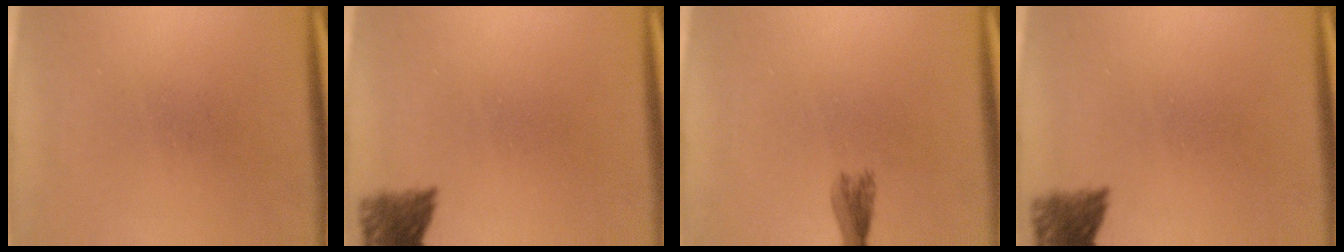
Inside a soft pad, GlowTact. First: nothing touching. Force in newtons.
{"total": 4.0}
{"total": 2.3}
{"total": 4.0}